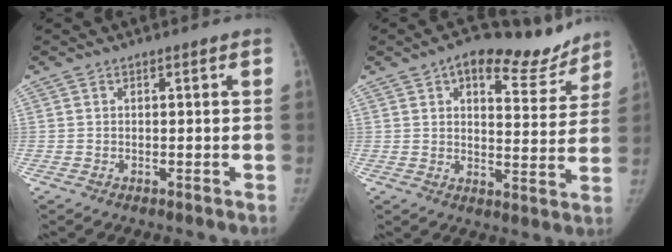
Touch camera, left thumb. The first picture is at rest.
{"total": 13.4, "force": [9.8, 6.1, 6.9], "torque": [-0.046, -0.042, 0.133]}